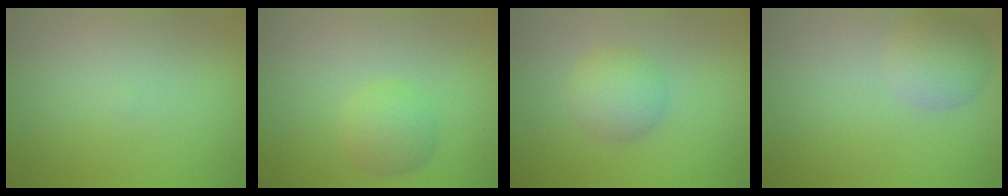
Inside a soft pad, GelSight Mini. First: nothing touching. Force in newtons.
{"total": 2.6, "press": 2.6, "slide": 0.1}
{"total": 2.9, "press": 2.9, "slide": 0.1}
{"total": 3.3, "press": 3.2, "slide": 0.3}